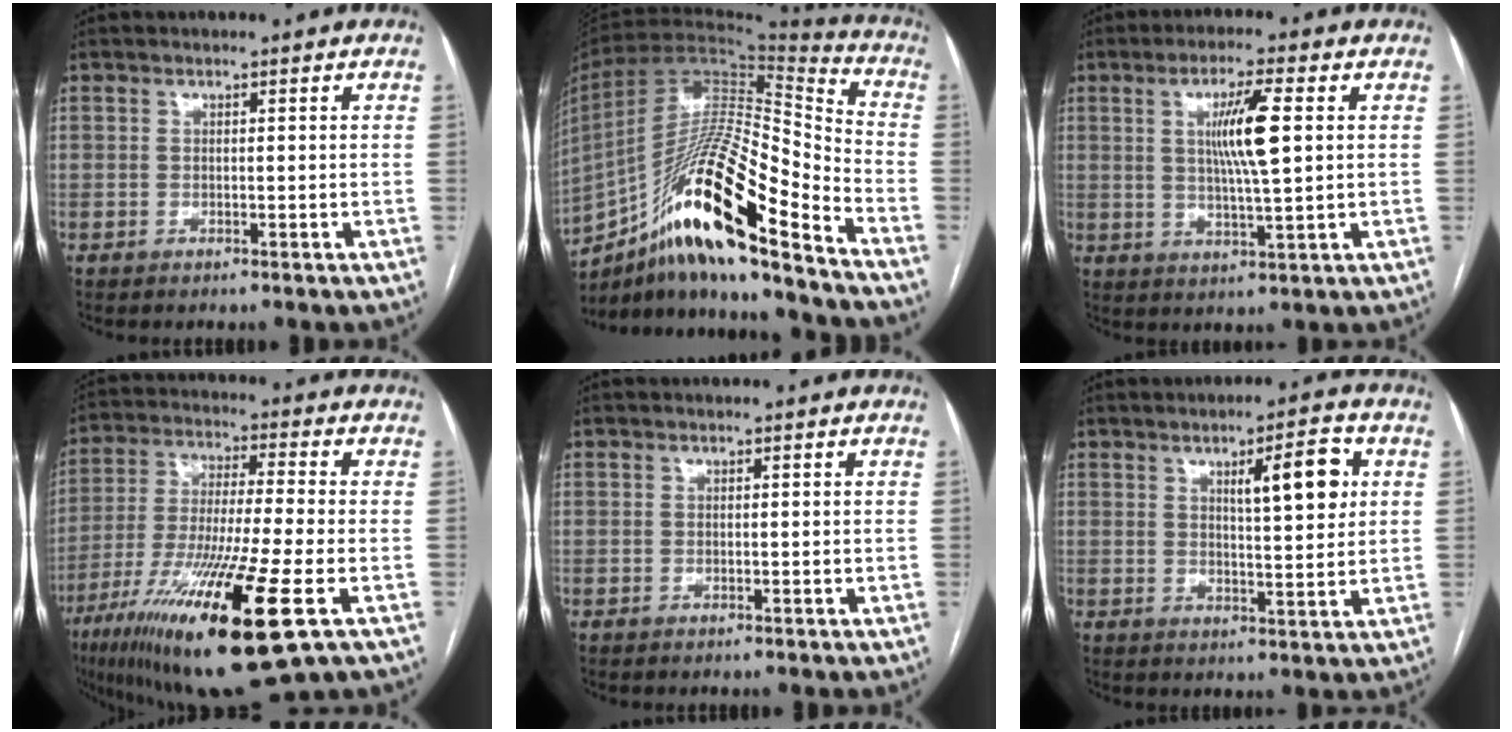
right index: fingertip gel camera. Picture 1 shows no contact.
{"total": 23.0, "force": [-14.0, 2.5, 18.1], "torque": [-0.321, -0.008, -0.249]}
{"total": 8.1, "force": [1.7, 0.3, 7.9], "torque": [-0.144, -0.002, 0.030]}
{"total": 20.8, "force": [-9.5, 1.5, 18.5], "torque": [-0.340, -0.048, -0.163]}
{"total": 0.0}
{"total": 7.9, "force": [2.8, 1.4, 7.2], "torque": [-0.107, 0.004, 0.042]}